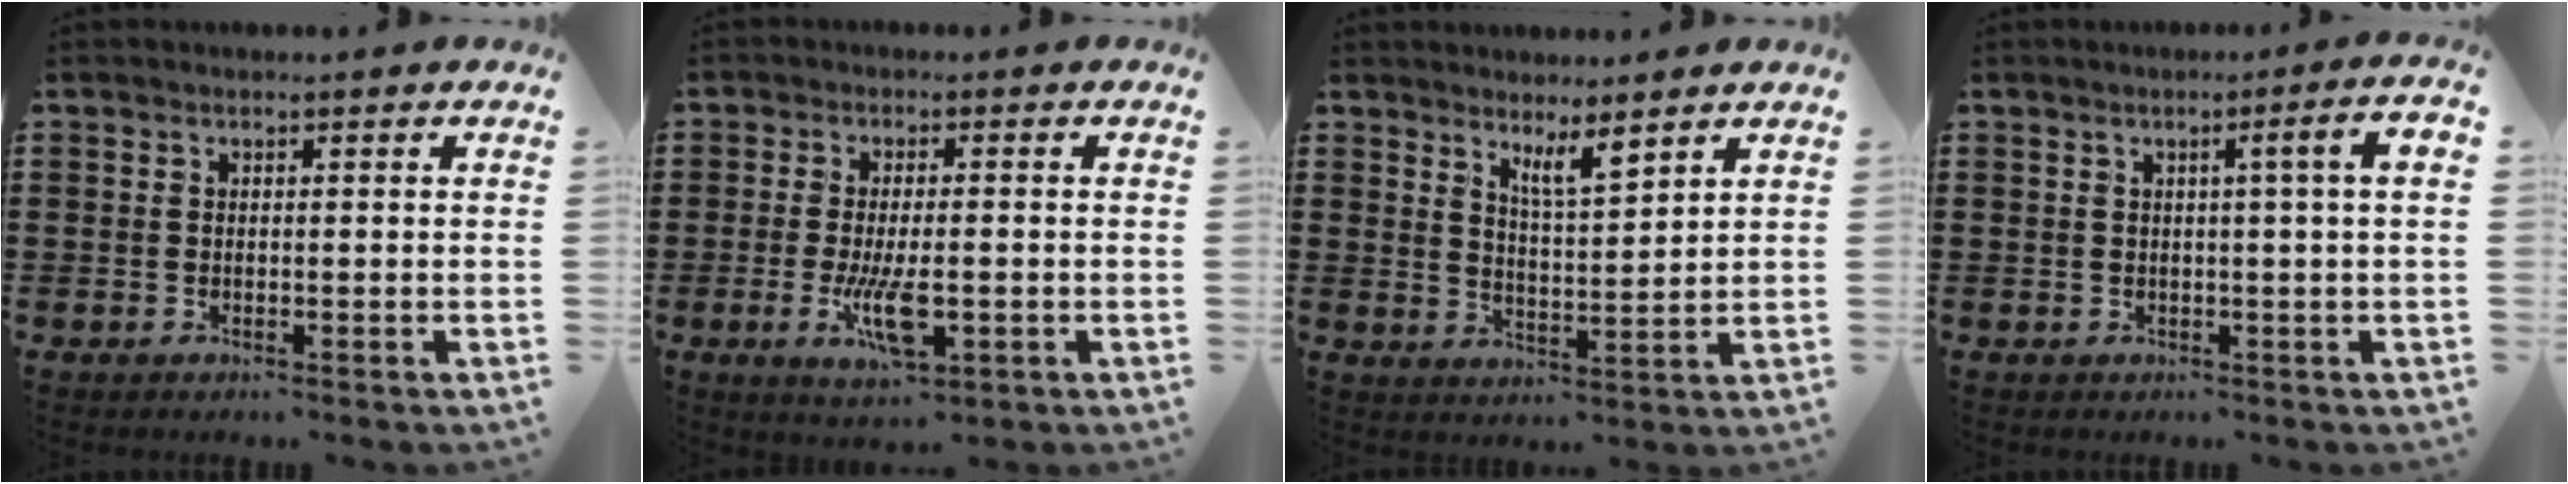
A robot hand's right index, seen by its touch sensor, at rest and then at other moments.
{"total": 7.2, "force": [-1.8, 2.4, 6.6], "torque": [-0.136, -0.013, -0.031]}
{"total": 4.4, "force": [3.7, 0.6, 2.3], "torque": [-0.046, -0.011, 0.065]}
{"total": 3.7, "force": [0.6, -0.4, 3.7], "torque": [-0.066, -0.004, 0.005]}